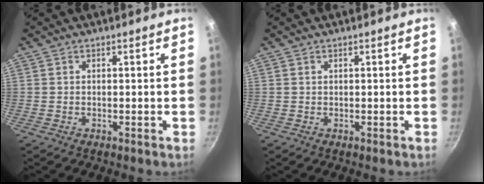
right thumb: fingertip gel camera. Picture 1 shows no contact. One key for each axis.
{"total": 0.0}